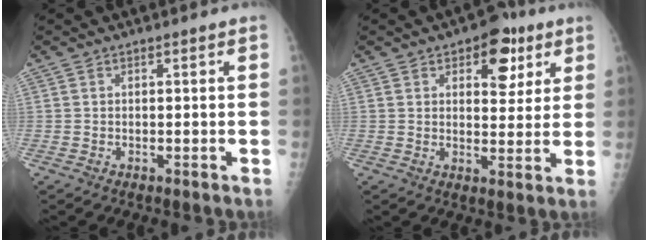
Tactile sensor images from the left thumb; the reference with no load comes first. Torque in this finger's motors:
{"motor_torque": [0.78, 0.78, 0.46, -0.48, 0.02]}